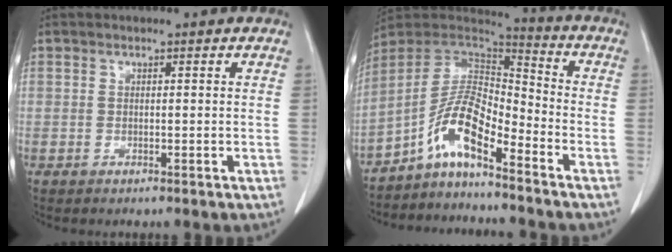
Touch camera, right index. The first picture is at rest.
{"total": 10.0, "force": [-6.2, 2.1, 7.6], "torque": [-0.152, 0.023, -0.118]}